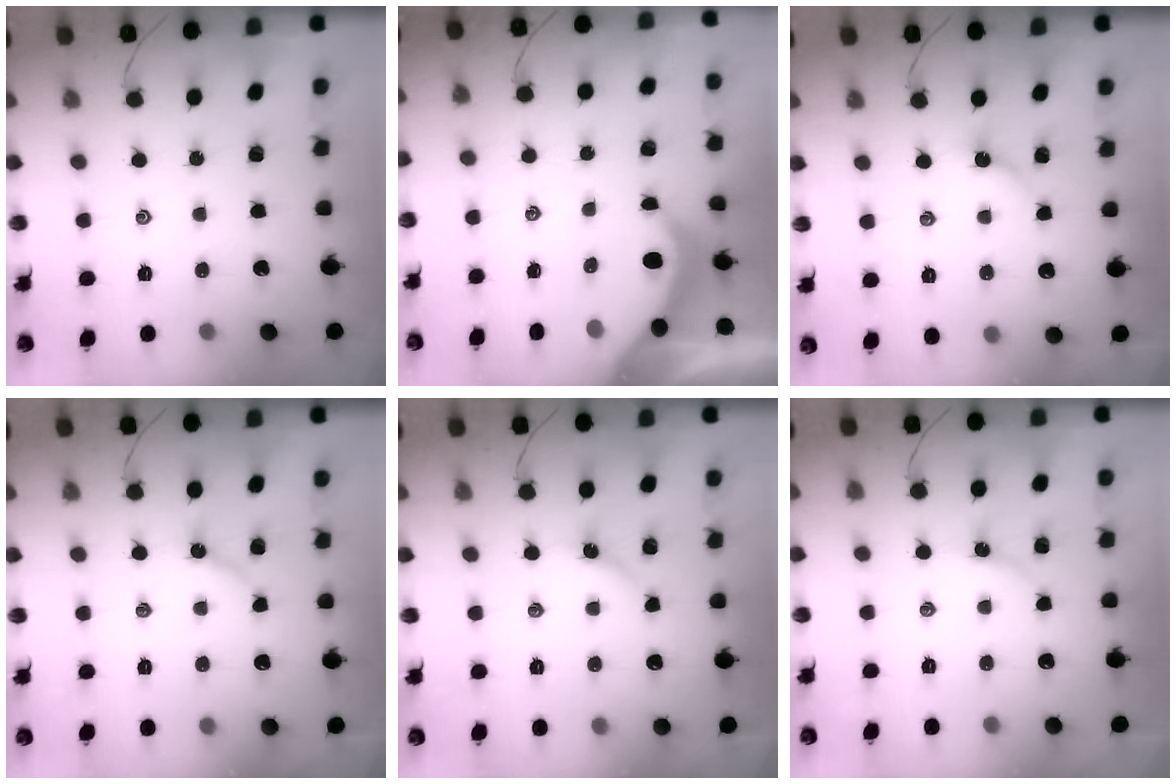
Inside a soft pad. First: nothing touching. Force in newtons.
{"total": 4.0, "press": 3.9, "slide": 0.5}
{"total": 3.3, "press": 3.2, "slide": 0.5}
{"total": 3.3, "press": 3.3, "slide": 0.5}
{"total": 3.8, "press": 3.8, "slide": 0.5}
{"total": 3.0, "press": 2.9, "slide": 0.5}